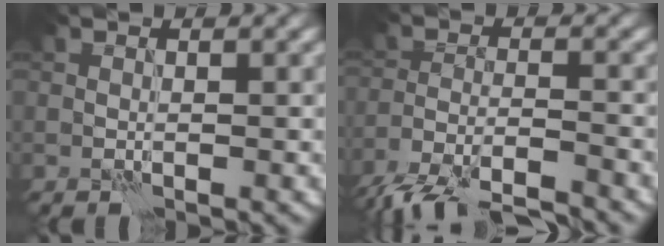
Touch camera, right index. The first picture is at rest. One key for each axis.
{"total": 9.2, "fx": -8.4, "fy": 1.8, "fz": 3.2, "tx": -0.050, "ty": -0.021, "tz": -0.138}